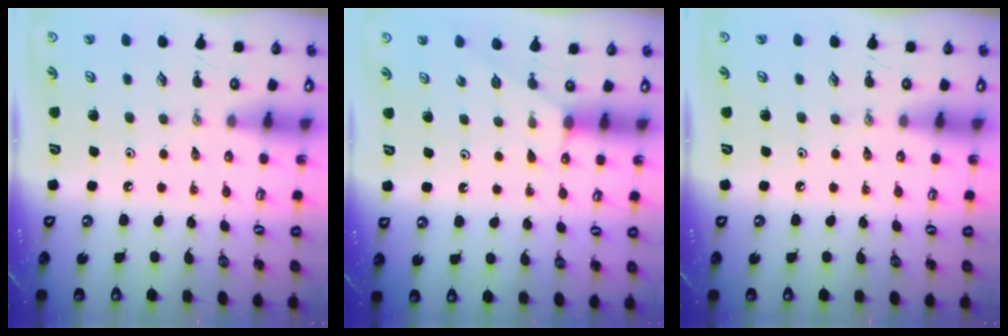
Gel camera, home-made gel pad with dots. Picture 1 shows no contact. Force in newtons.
{"total": 3.0, "press": 3.0, "slide": 0.4}
{"total": 0.0}